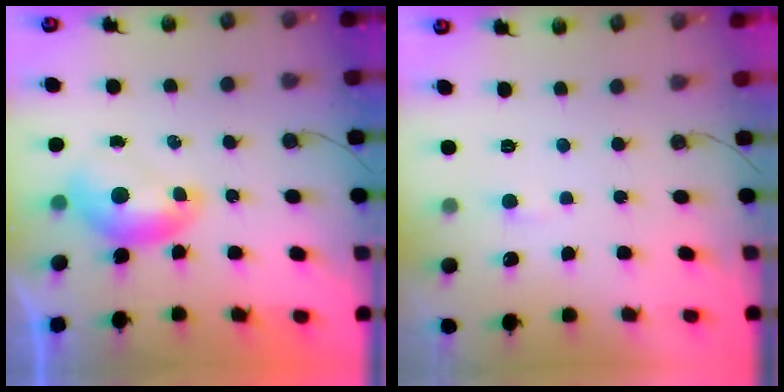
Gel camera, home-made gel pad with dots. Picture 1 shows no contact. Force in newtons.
{"total": 2.4, "press": 2.3, "slide": 0.4}